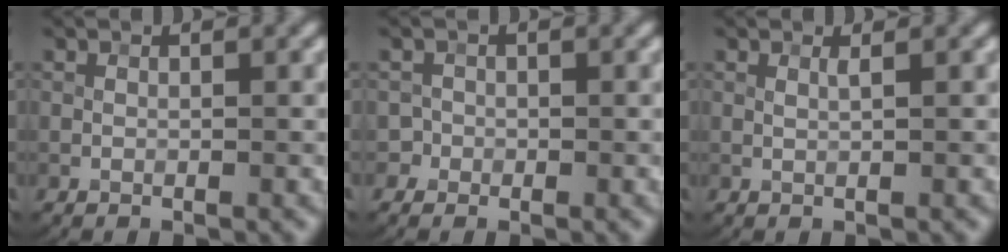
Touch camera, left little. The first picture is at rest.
{"total": 1.1, "force": [-0.6, 0.9, -0.3], "torque": [0.015, 0.008, -0.010]}
{"total": 0.6, "force": [0.3, 0.1, 0.5], "torque": [-0.007, -0.001, 0.004]}